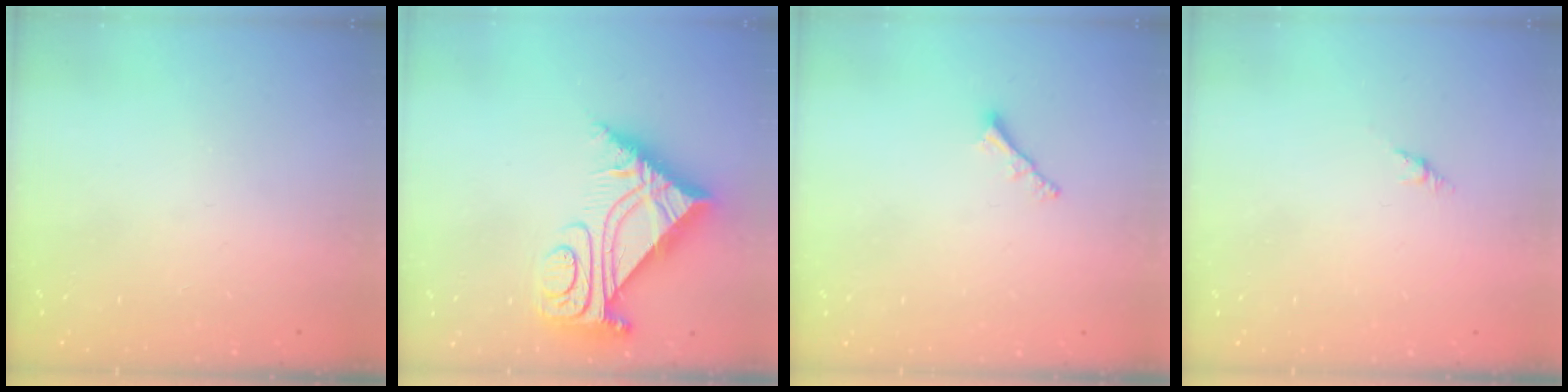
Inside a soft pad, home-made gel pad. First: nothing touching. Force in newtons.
{"total": 10.3, "press": 10.2, "slide": 1.2}
{"total": 2.1, "press": 2.0, "slide": 0.5}
{"total": 2.7, "press": 2.6, "slide": 0.7}